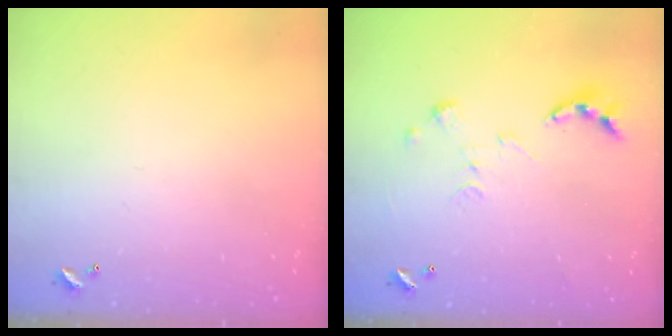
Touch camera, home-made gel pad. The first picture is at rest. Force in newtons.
{"total": 0.0}